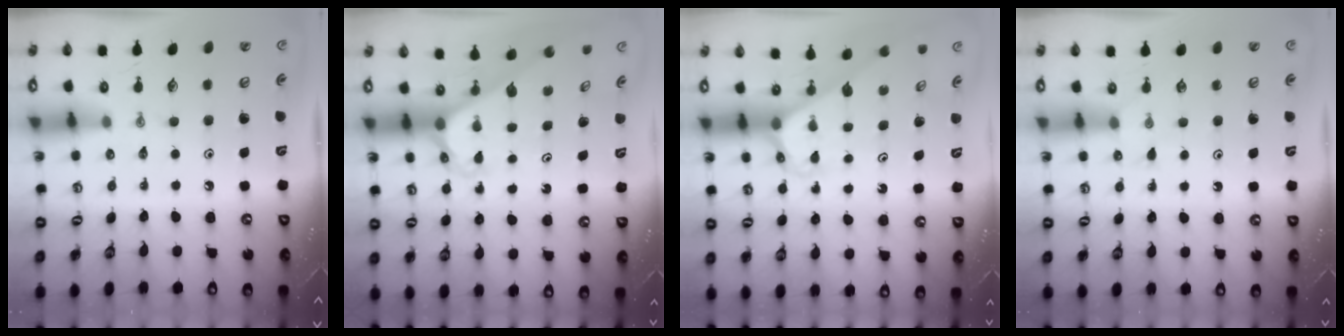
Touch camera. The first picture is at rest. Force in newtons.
{"total": 2.7, "press": 2.7, "slide": 0.2}
{"total": 3.1, "press": 3.1, "slide": 0.2}
{"total": 4.0, "press": 4.0, "slide": 0.5}